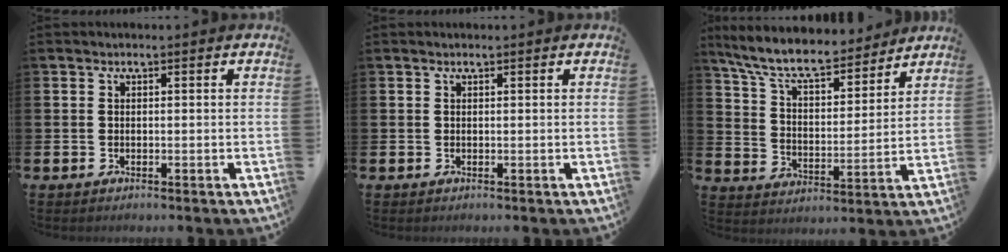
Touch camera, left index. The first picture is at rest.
{"total": 0.0}
{"total": 9.4, "force": [8.4, 2.3, 3.4], "torque": [-0.098, -0.055, 0.146]}